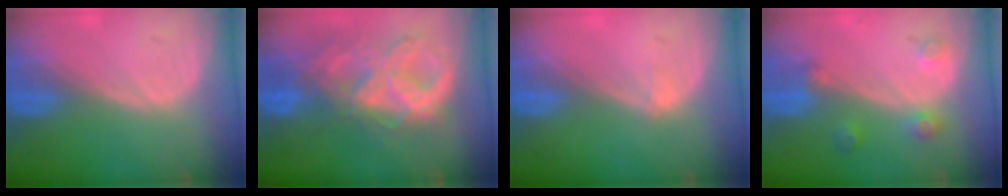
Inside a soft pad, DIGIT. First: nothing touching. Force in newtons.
{"total": 10.5, "press": 8.8, "slide": 5.7}
{"total": 0.8, "press": 0.6, "slide": 0.5}
{"total": 3.6, "press": 3.3, "slide": 1.5}